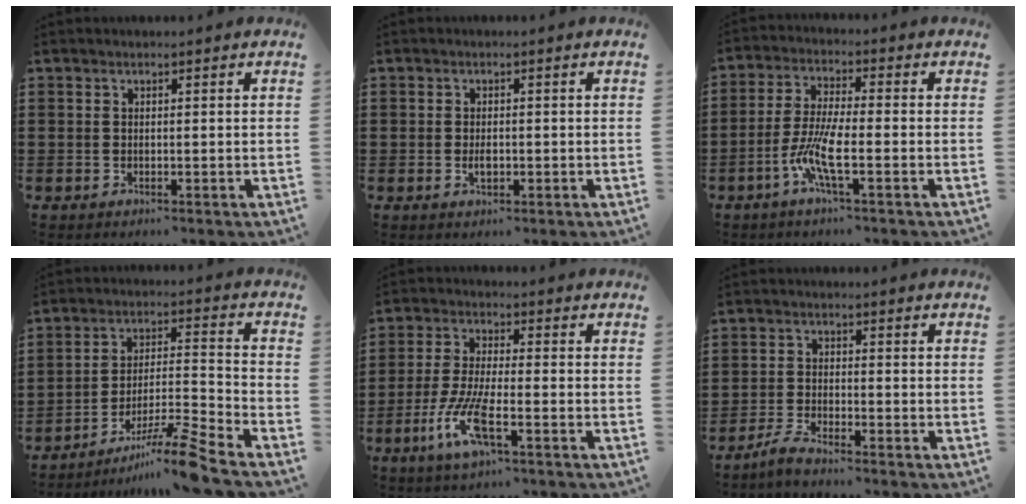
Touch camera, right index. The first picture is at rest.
{"total": 1.6, "force": [-0.3, 0.9, 1.3], "torque": [-0.024, 0.000, -0.004]}
{"total": 7.3, "force": [-3.0, 1.4, 6.5], "torque": [-0.147, -0.013, -0.064]}
{"total": 9.9, "force": [-8.0, 0.0, 5.7], "torque": [-0.082, 0.015, -0.153]}
{"total": 8.0, "force": [-3.8, 1.8, 6.8], "torque": [-0.163, -0.016, -0.077]}
{"total": 2.8, "force": [-2.6, -0.1, 1.0], "torque": [-0.036, 0.000, -0.055]}